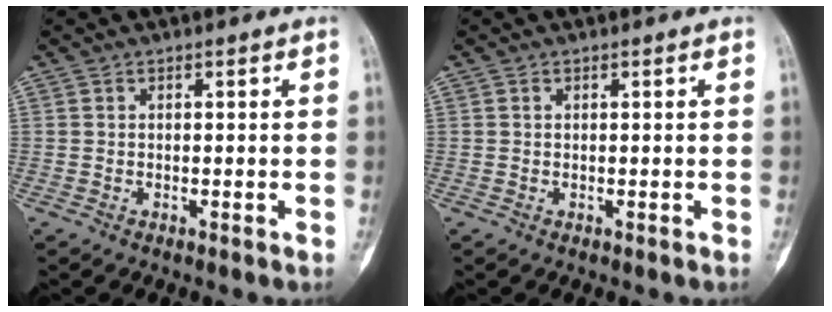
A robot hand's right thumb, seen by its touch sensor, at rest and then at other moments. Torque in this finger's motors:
{"motor_torque": [-0.35, 0.04, -0.04, 0.21, -0.01]}